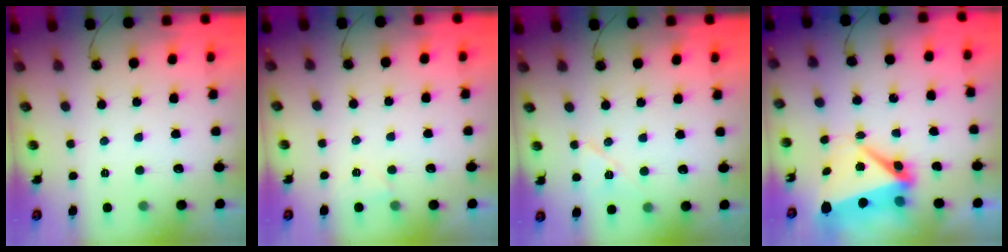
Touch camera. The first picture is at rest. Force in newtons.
{"total": 3.1, "press": 2.3, "slide": 2.1}
{"total": 8.1, "press": 8.1, "slide": 1.1}
{"total": 8.9, "press": 8.7, "slide": 1.7}